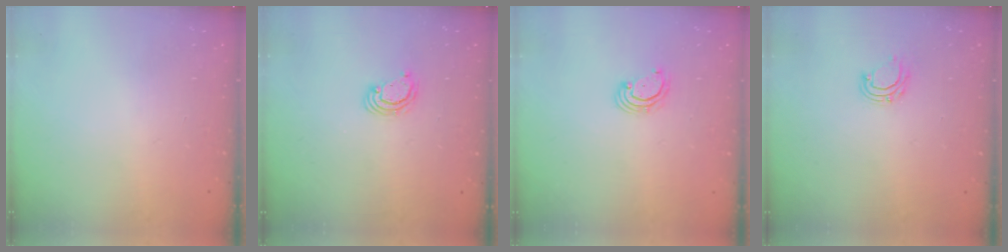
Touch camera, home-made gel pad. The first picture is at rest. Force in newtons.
{"total": 3.5, "press": 3.5, "slide": 0.3}
{"total": 2.7, "press": 2.6, "slide": 0.6}
{"total": 6.2, "press": 6.1, "slide": 0.5}